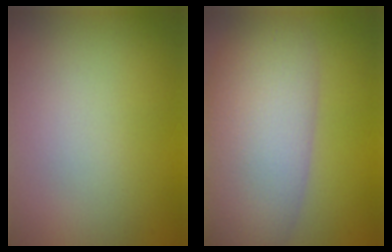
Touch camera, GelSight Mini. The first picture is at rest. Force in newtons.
{"total": 10.6, "press": 10.6, "slide": 0.7}